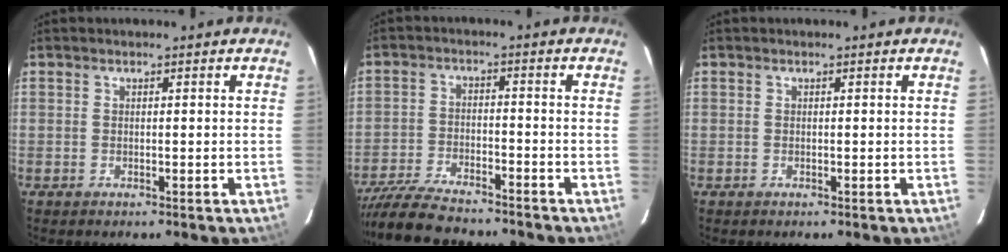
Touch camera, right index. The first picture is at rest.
{"total": 14.1, "force": [-12.5, 3.0, 5.9], "torque": [-0.142, -0.021, -0.217]}
{"total": 0.0}